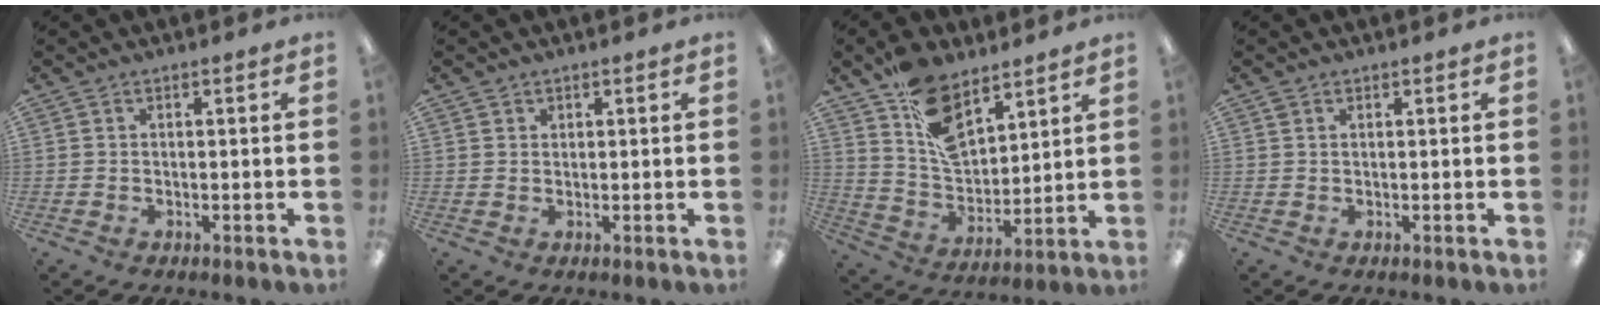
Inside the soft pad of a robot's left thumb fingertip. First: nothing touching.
{"total": 1.4, "force": [0.9, 1.0, 0.0], "torque": [0.008, -0.002, 0.016]}
{"total": 13.3, "force": [8.4, 7.1, 7.5], "torque": [-0.134, -0.039, 0.158]}
{"total": 0.9, "force": [0.7, 0.6, 0.3], "torque": [-0.007, 0.002, 0.012]}